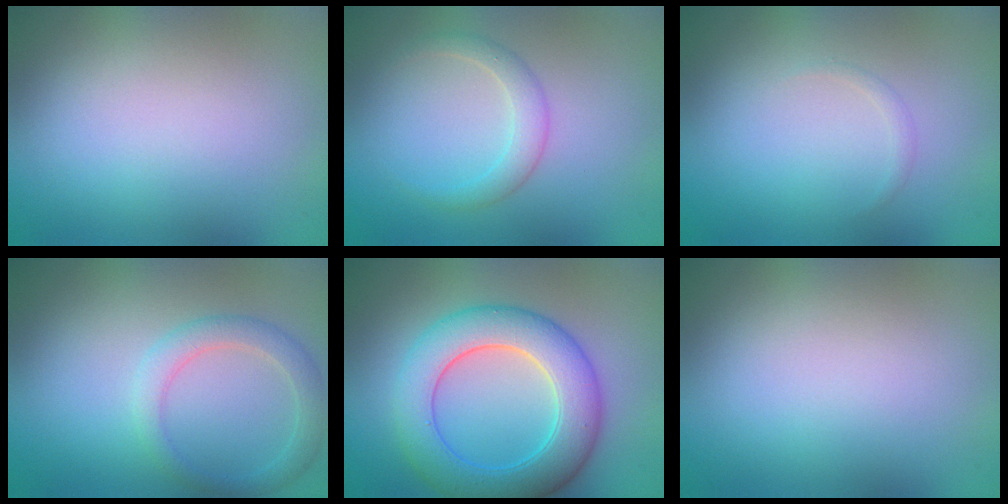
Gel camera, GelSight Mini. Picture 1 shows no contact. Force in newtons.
{"total": 2.0, "press": 2.0, "slide": 0.1}
{"total": 0.5, "press": 0.5, "slide": 0.0}
{"total": 2.6, "press": 2.6, "slide": 0.2}
{"total": 7.8, "press": 7.8, "slide": 0.3}
{"total": 0.0}